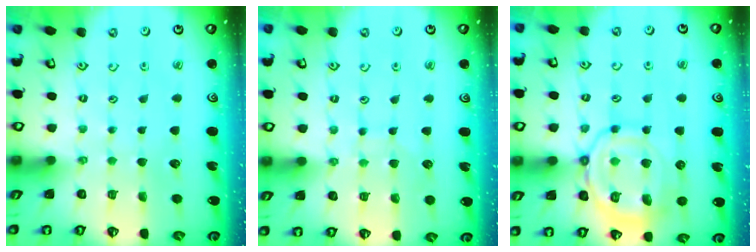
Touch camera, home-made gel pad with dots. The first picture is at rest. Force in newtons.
{"total": 6.7, "press": 6.7, "slide": 0.4}
{"total": 13.6, "press": 13.6, "slide": 1.3}